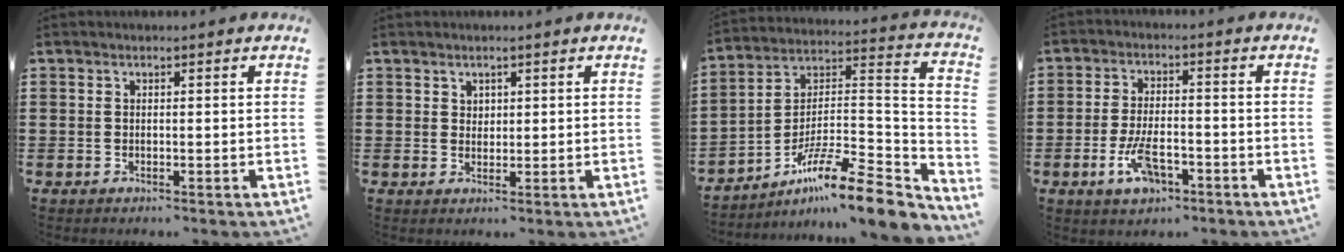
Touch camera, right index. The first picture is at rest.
{"total": 1.6, "force": [1.0, 1.2, 0.2], "torque": [-0.007, 0.004, 0.021]}
{"total": 12.8, "force": [-9.7, 1.8, 8.2], "torque": [-0.132, 0.011, -0.184]}
{"total": 7.0, "force": [-3.1, 3.1, 5.5], "torque": [-0.121, -0.002, -0.060]}